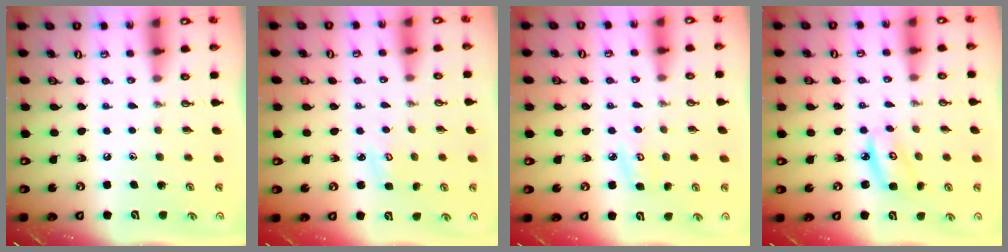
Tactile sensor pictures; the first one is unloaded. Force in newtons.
{"total": 3.0, "press": 3.0, "slide": 0.3}
{"total": 5.0, "press": 4.9, "slide": 0.5}
{"total": 5.4, "press": 5.4, "slide": 0.4}